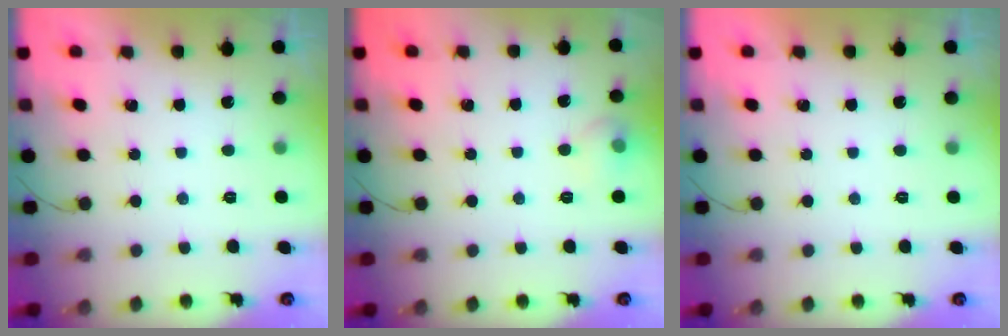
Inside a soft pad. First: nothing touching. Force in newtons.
{"total": 7.0, "press": 6.8, "slide": 1.9}
{"total": 0.0}